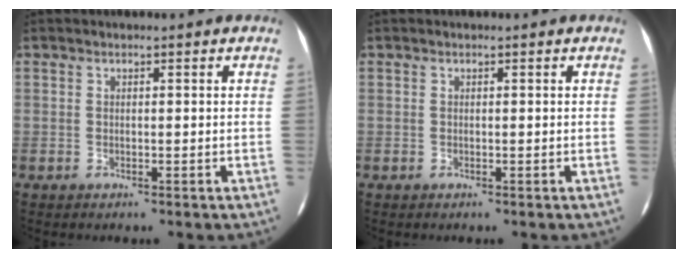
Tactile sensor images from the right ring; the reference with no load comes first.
{"total": 0.0}